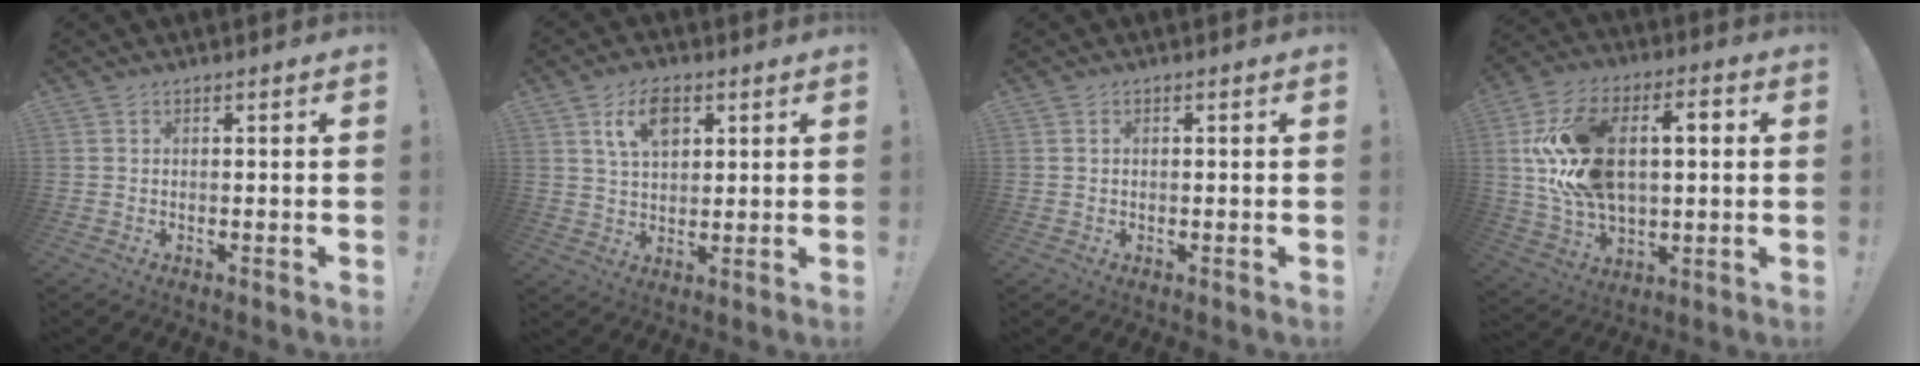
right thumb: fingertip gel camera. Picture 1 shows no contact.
{"total": 8.7, "force": [3.9, 5.1, 5.9], "torque": [-0.100, 0.001, 0.070]}
{"total": 0.6, "force": [0.0, 0.5, 0.3], "torque": [-0.014, 0.007, 0.002]}
{"total": 21.2, "force": [3.0, 13.4, 16.2], "torque": [-0.297, 0.009, 0.050]}